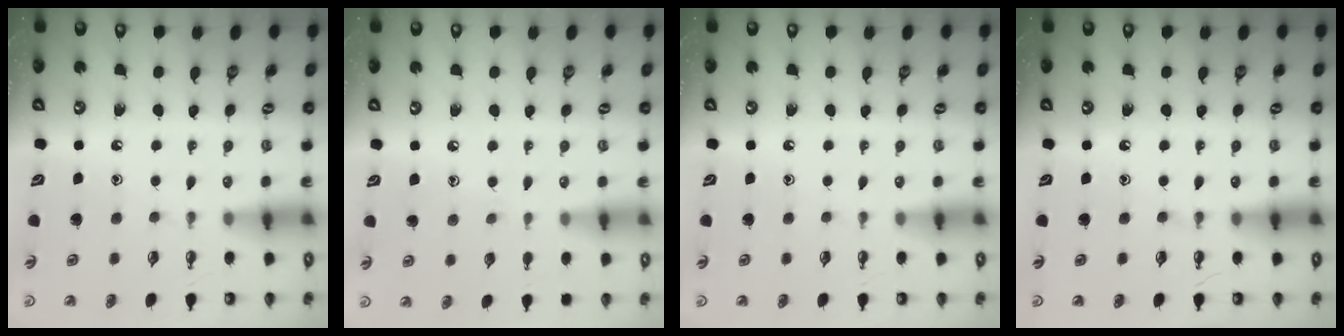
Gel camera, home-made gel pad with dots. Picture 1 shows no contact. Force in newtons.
{"total": 5.2, "press": 5.1, "slide": 0.5}
{"total": 0.0}
{"total": 0.0}